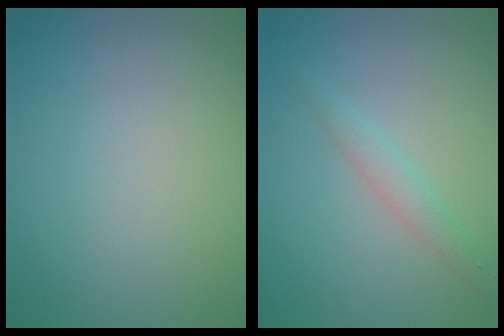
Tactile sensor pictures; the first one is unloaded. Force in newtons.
{"total": 1.6, "press": 1.6, "slide": 0.0}